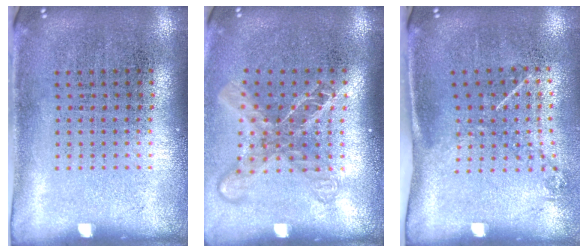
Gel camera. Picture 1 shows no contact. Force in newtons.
{"total": 1.8, "press": 1.4, "slide": 1.2}
{"total": 1.3, "press": 0.9, "slide": 0.9}